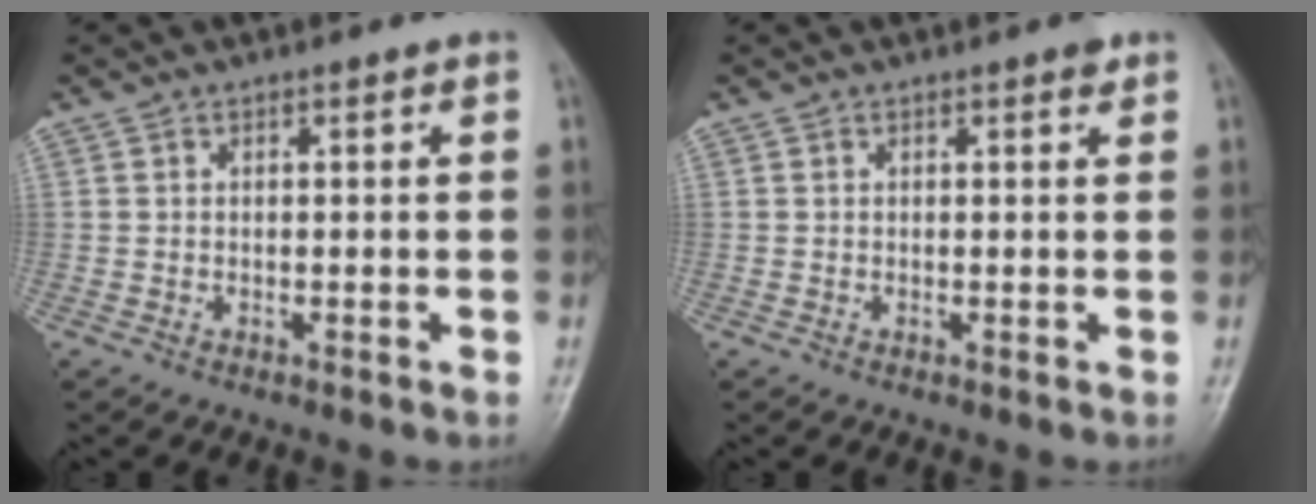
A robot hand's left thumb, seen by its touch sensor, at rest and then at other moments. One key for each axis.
{"total": 0.9, "fx": 0.6, "fy": 0.3, "fz": 0.6, "tx": -0.007, "ty": -0.002, "tz": 0.007}